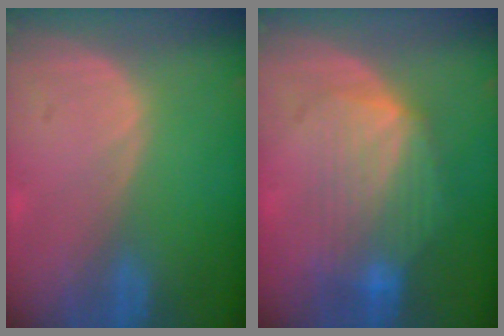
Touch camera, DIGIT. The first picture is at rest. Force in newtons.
{"total": 7.9, "press": 7.5, "slide": 2.3}